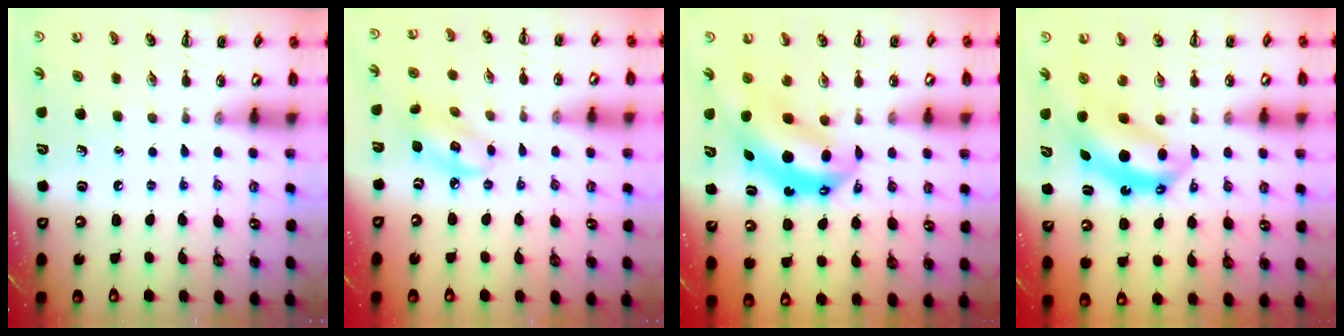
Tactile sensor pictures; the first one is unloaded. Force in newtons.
{"total": 6.7, "press": 6.7, "slide": 0.3}
{"total": 8.2, "press": 8.0, "slide": 1.9}
{"total": 6.7, "press": 6.6, "slide": 1.1}